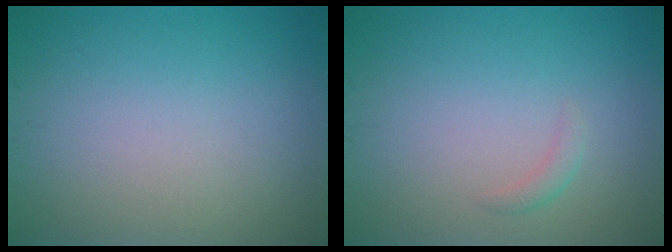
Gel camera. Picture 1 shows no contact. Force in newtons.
{"total": 0.9, "press": 0.9, "slide": 0.0}